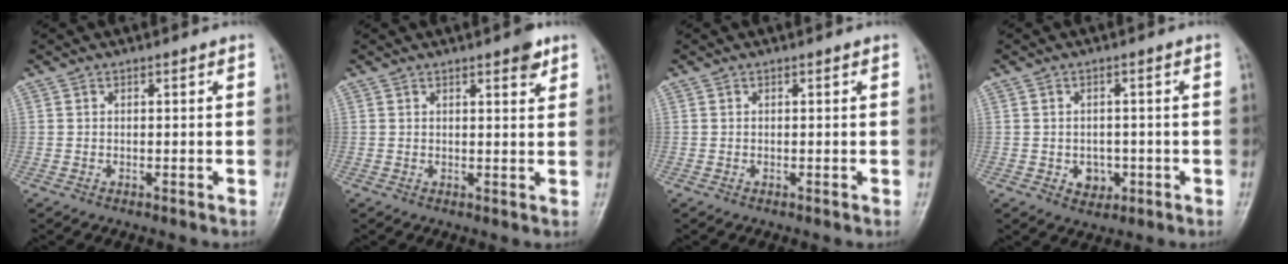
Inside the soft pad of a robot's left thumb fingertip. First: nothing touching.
{"total": 3.2, "force": [2.1, 1.0, 2.2], "torque": [-0.022, -0.010, 0.023]}
{"total": 0.0}
{"total": 3.7, "force": [-1.0, 3.1, 1.9], "torque": [-0.008, 0.004, -0.006]}